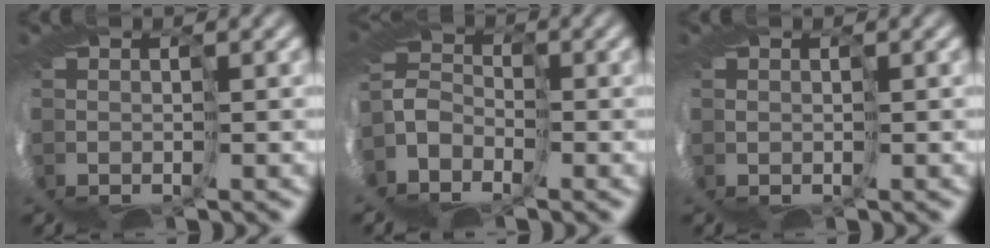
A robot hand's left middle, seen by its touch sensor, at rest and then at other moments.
{"total": 1.5, "force": [0.2, 1.3, 0.8], "torque": [-0.026, 0.017, -0.009]}
{"total": 0.8, "force": [0.3, 0.6, 0.3], "torque": [-0.006, -0.002, -0.003]}